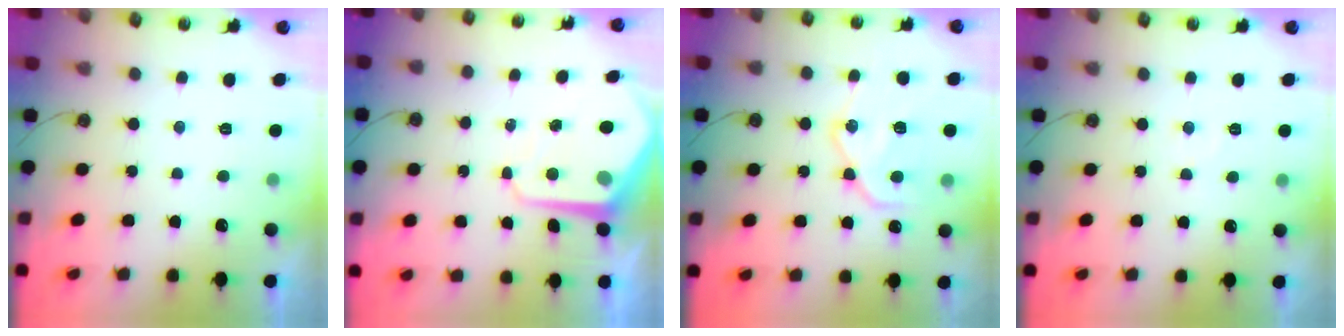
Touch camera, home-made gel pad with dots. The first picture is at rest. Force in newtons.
{"total": 7.9, "press": 7.9, "slide": 0.7}
{"total": 17.0, "press": 16.9, "slide": 1.2}
{"total": 4.0, "press": 3.9, "slide": 0.6}